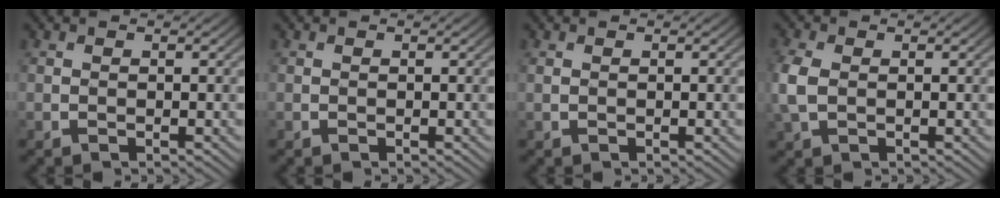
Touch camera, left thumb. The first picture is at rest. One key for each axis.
{"total": 0.0}
{"total": 0.5, "fx": 0.2, "fy": 0.3, "fz": 0.4, "tx": -0.010, "ty": 0.000, "tz": 0.004}
{"total": 5.0, "fx": -0.1, "fy": 3.5, "fz": 3.5, "tx": -0.121, "ty": 0.006, "tz": -0.004}